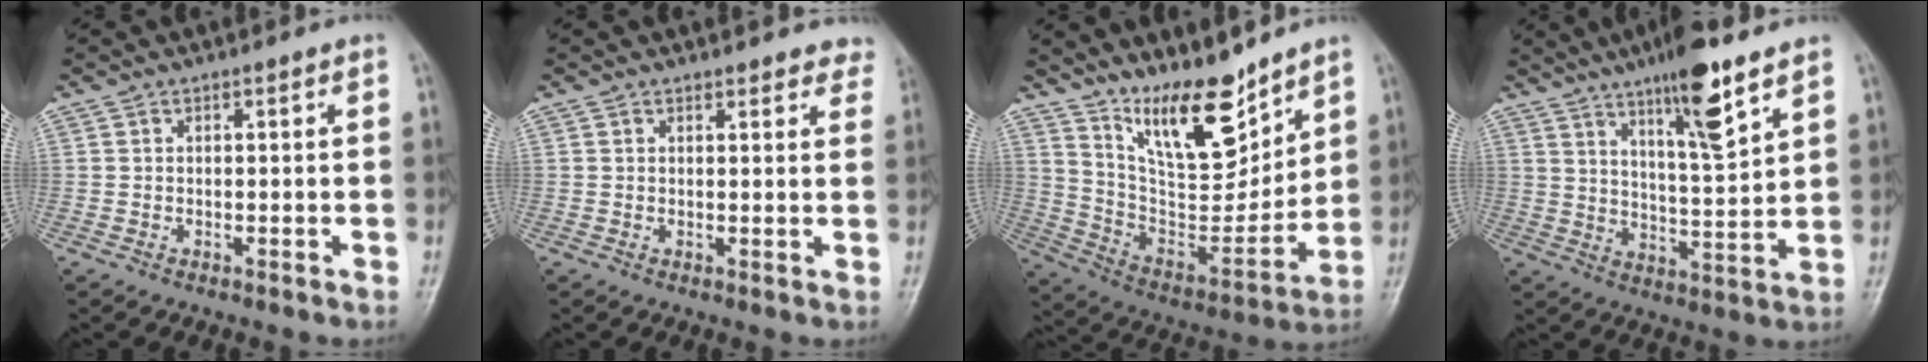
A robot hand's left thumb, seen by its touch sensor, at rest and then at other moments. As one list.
[{"total": 5.0, "force": [4.5, 1.8, 1.0], "torque": [0.025, -0.018, 0.034]}, {"total": 16.2, "force": [12.0, 5.5, 9.4], "torque": [-0.114, -0.084, 0.226]}, {"total": 12.7, "force": [8.0, 2.2, 9.6], "torque": [-0.149, -0.046, 0.133]}]